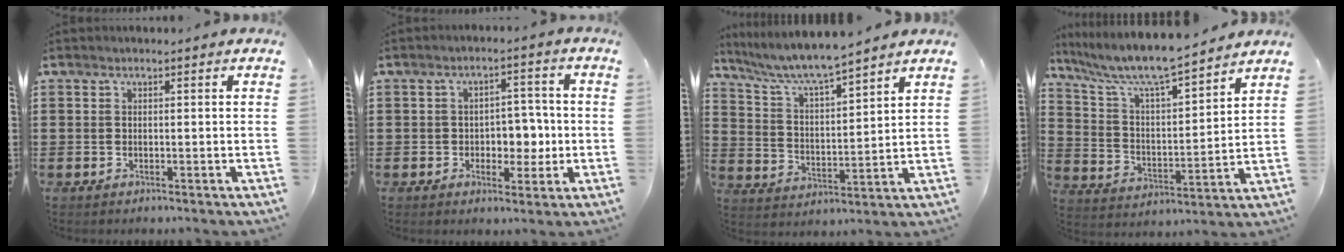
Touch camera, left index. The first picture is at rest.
{"total": 5.0, "force": [-0.8, 3.8, 3.1], "torque": [-0.053, 0.004, -0.021]}
{"total": 6.2, "force": [5.6, 0.3, 2.6], "torque": [-0.076, -0.031, 0.092]}
{"total": 7.1, "force": [6.3, 0.6, 3.2], "torque": [-0.092, -0.044, 0.102]}